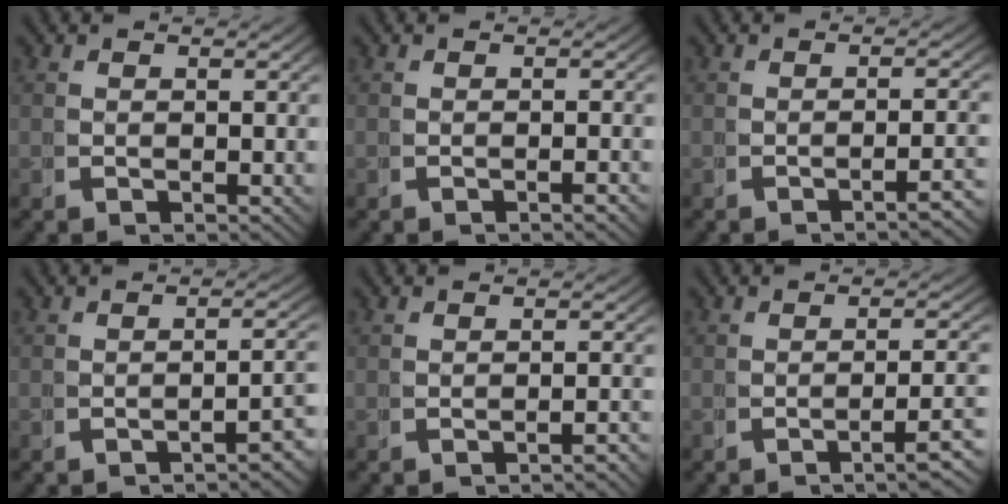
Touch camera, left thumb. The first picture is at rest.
{"total": 0.6, "force": [-0.4, -0.1, 0.5], "torque": [-0.009, 0.004, -0.007]}
{"total": 2.1, "force": [-1.4, -0.2, 1.6], "torque": [-0.021, 0.009, -0.024]}
{"total": 4.0, "force": [-2.7, 0.7, 2.8], "torque": [-0.034, 0.002, -0.037]}
{"total": 1.6, "force": [-1.5, -0.2, 0.7], "torque": [-0.016, 0.002, -0.022]}
{"total": 3.7, "force": [-2.1, 0.2, 3.0], "torque": [-0.037, 0.006, -0.033]}